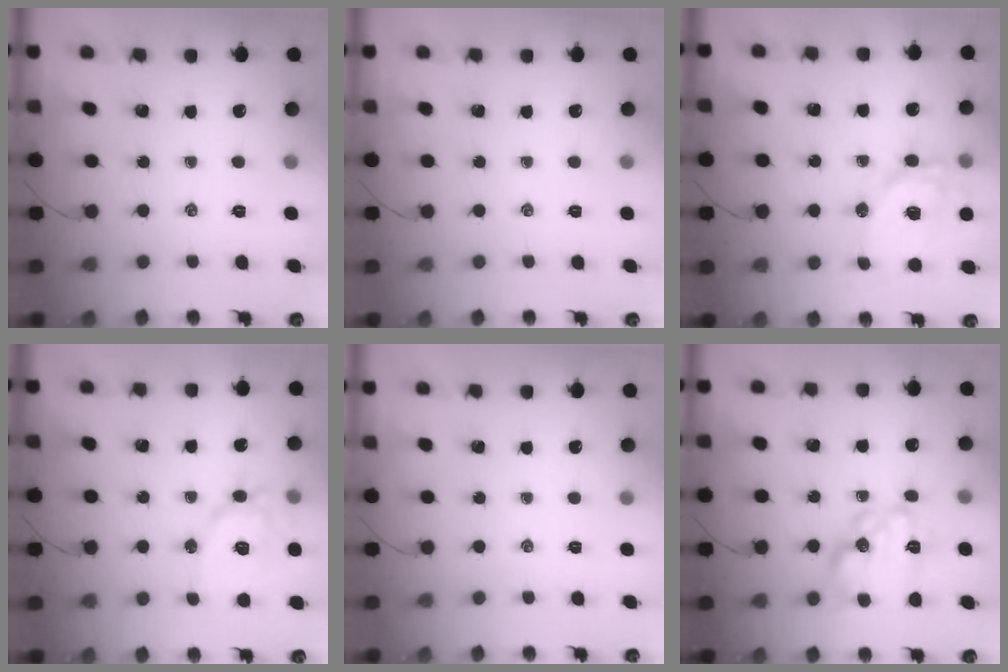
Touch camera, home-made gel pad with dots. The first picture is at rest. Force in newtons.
{"total": 0.0}
{"total": 16.5, "press": 16.3, "slide": 2.6}
{"total": 12.3, "press": 12.1, "slide": 1.7}
{"total": 0.0}
{"total": 14.7, "press": 14.7, "slide": 1.0}